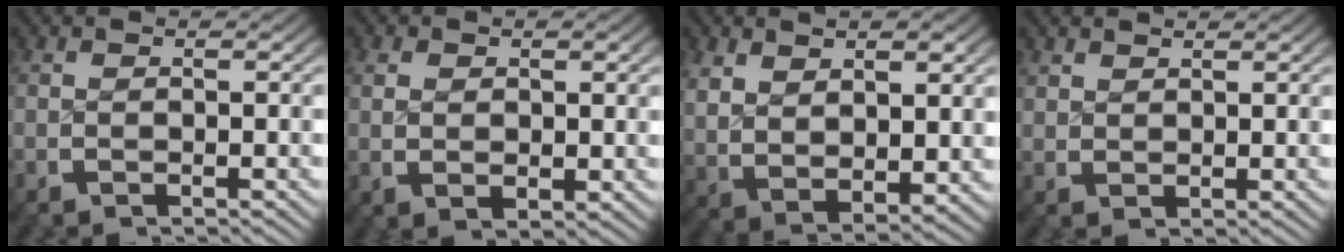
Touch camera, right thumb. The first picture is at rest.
{"total": 2.1, "force": [0.6, 1.3, 1.5], "torque": [-0.023, -0.006, 0.021]}
{"total": 6.8, "force": [1.3, 4.6, 4.8], "torque": [-0.104, -0.023, 0.044]}
{"total": 1.6, "force": [1.6, 0.3, 0.1], "torque": [0.005, 0.005, 0.037]}